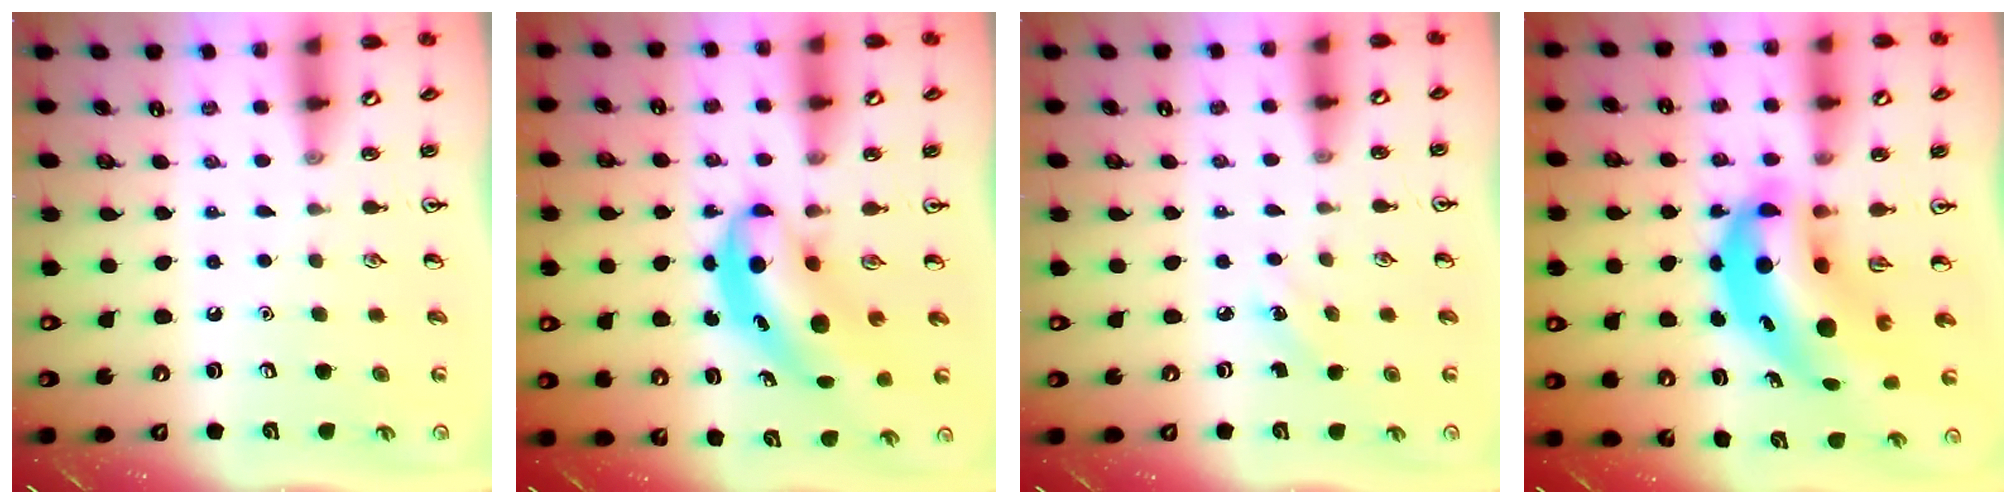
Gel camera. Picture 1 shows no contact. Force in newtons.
{"total": 6.9, "press": 6.8, "slide": 1.2}
{"total": 2.5, "press": 2.3, "slide": 0.9}
{"total": 12.6, "press": 12.1, "slide": 3.6}